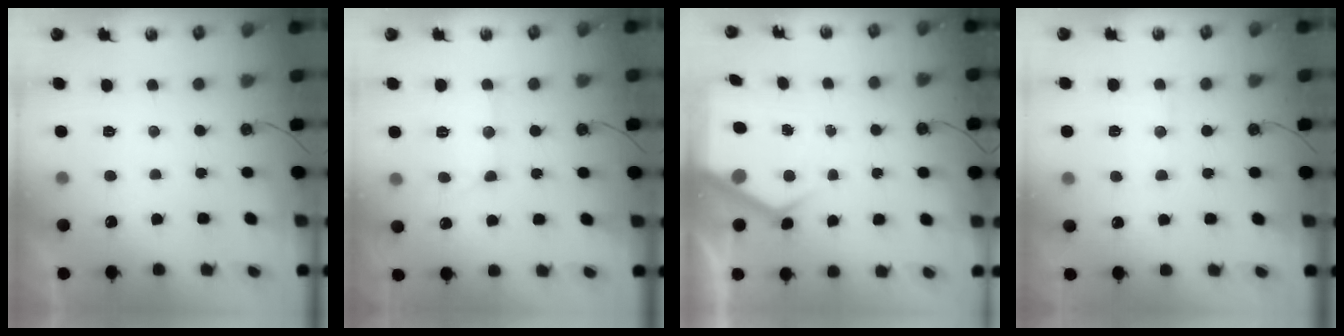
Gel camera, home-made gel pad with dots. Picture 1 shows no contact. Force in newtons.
{"total": 13.1, "press": 13.1, "slide": 1.3}
{"total": 6.7, "press": 6.7, "slide": 0.6}
{"total": 6.9, "press": 6.9, "slide": 0.5}